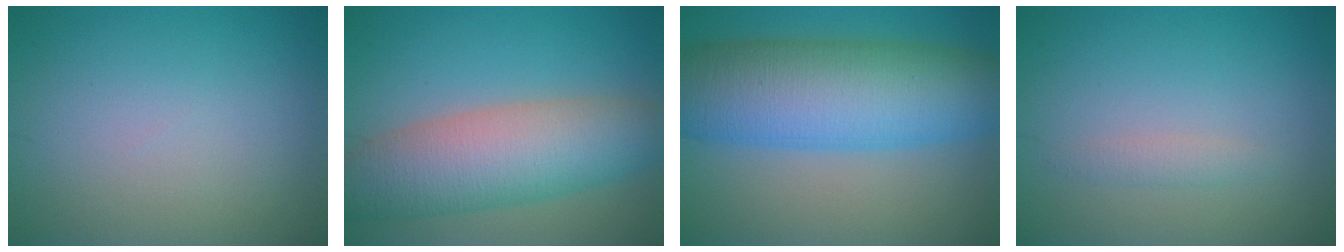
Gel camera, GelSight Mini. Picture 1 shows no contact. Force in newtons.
{"total": 8.9, "press": 8.9, "slide": 0.5}
{"total": 12.2, "press": 12.2, "slide": 0.1}
{"total": 1.1, "press": 1.1, "slide": 0.1}